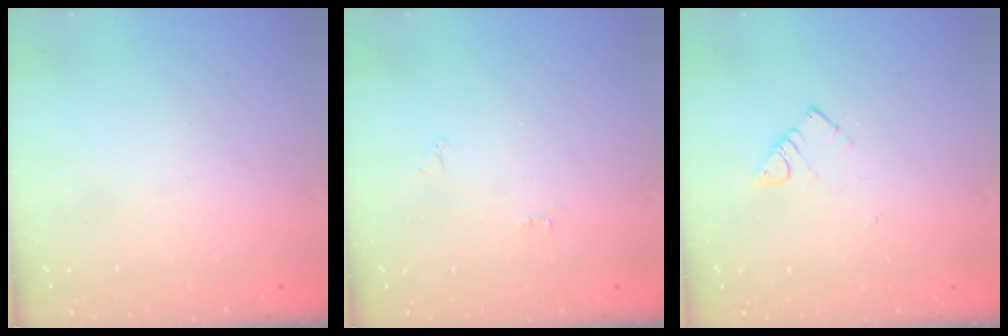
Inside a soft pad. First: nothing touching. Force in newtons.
{"total": 2.5, "press": 2.5, "slide": 0.4}
{"total": 3.2, "press": 3.2, "slide": 0.2}